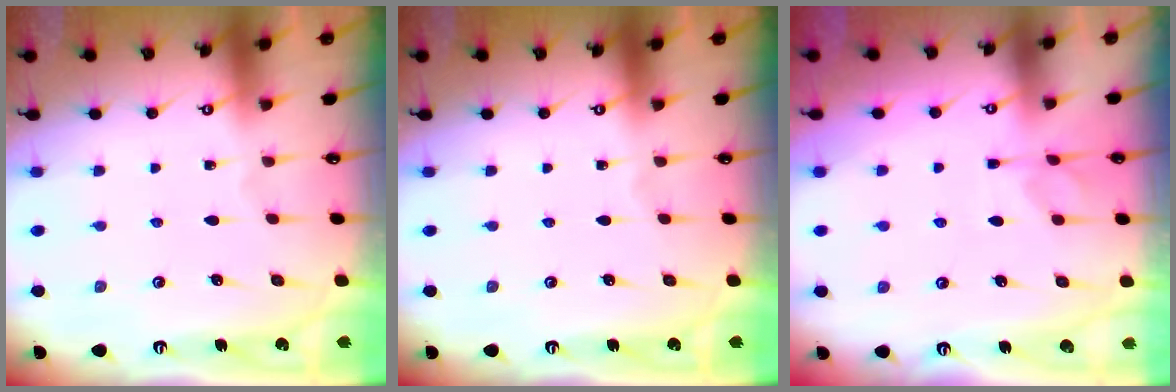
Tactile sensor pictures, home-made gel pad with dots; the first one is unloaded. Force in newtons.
{"total": 0.0}
{"total": 2.3, "press": 2.0, "slide": 1.2}